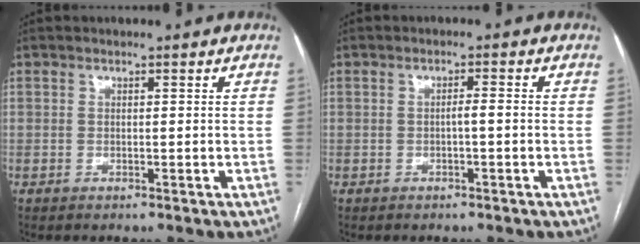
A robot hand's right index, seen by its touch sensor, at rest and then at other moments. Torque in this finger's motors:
{"motor_torque": [0.39, -0.14, 0.19, 0.05]}